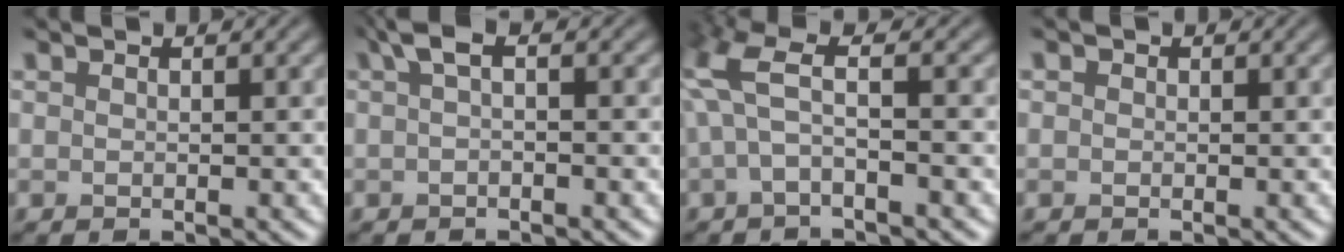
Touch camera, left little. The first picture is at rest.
{"total": 2.3, "force": [0.7, 1.1, 1.9], "torque": [-0.040, 0.009, 0.007]}
{"total": 4.1, "force": [0.4, 1.1, 3.9], "torque": [-0.097, 0.013, -0.004]}
{"total": 0.9, "force": [0.2, 0.8, 0.3], "torque": [-0.003, 0.002, -0.003]}